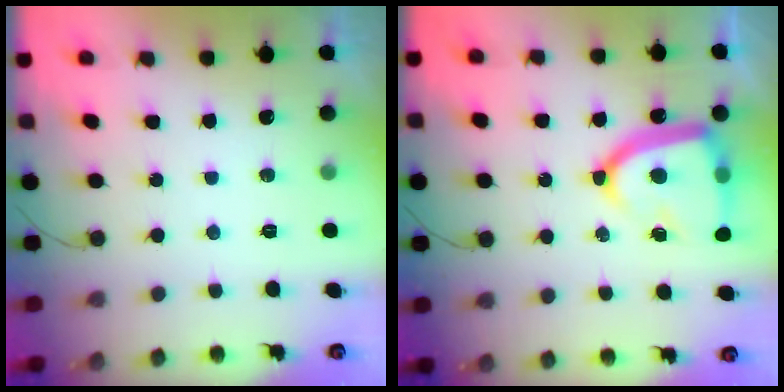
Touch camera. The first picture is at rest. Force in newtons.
{"total": 18.1, "press": 18.0, "slide": 1.8}